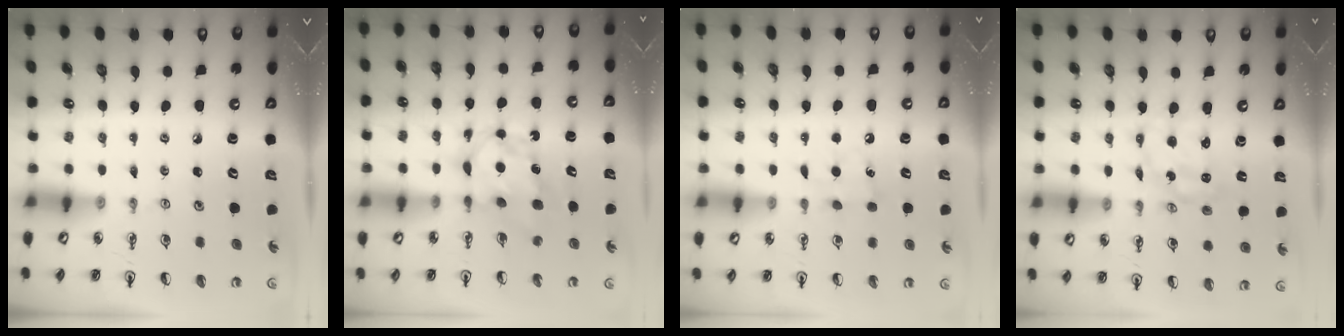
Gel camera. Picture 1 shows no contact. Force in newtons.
{"total": 6.7, "press": 6.7, "slide": 0.5}
{"total": 7.2, "press": 7.2, "slide": 0.9}
{"total": 2.7, "press": 2.7, "slide": 0.3}